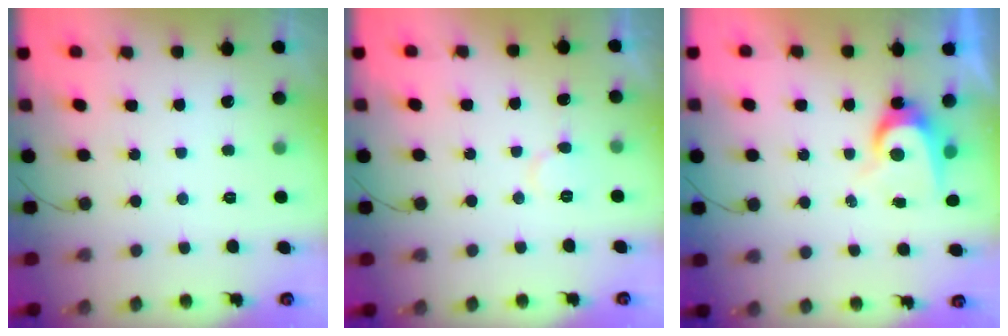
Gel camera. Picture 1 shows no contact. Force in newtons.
{"total": 5.3, "press": 5.2, "slide": 0.5}
{"total": 7.3, "press": 7.2, "slide": 0.3}